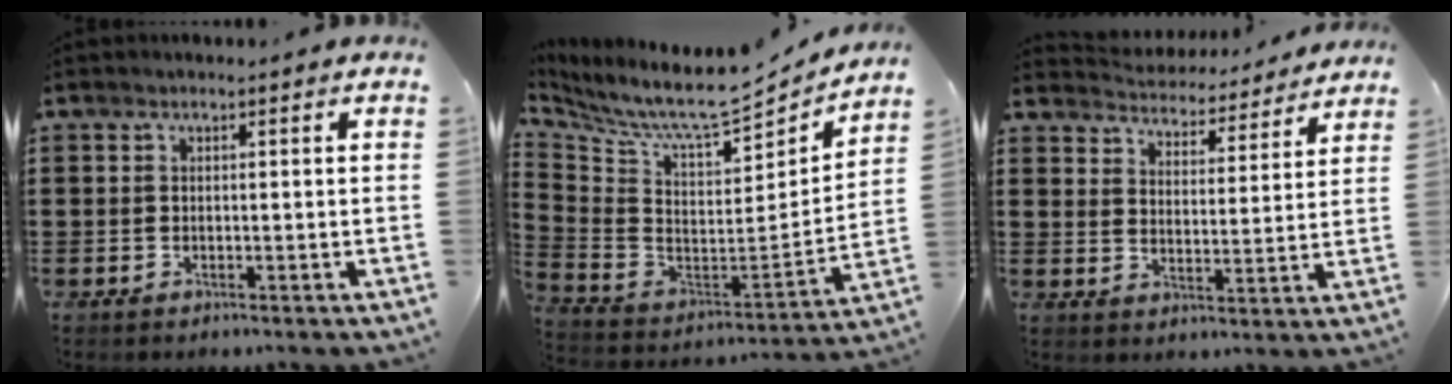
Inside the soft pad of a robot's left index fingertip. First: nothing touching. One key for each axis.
{"total": 8.7, "fx": 7.4, "fy": 1.5, "fz": 4.3, "tx": -0.116, "ty": -0.063, "tz": 0.123}
{"total": 4.6, "fx": 4.6, "fy": -0.1, "fz": -0.3, "tx": -0.023, "ty": -0.041, "tz": 0.075}